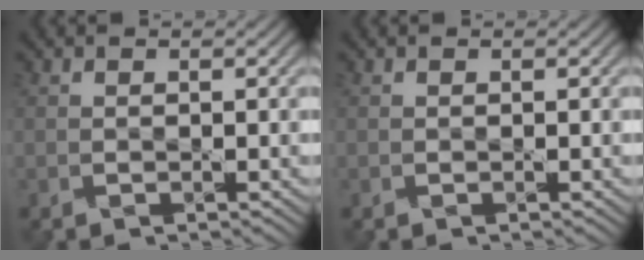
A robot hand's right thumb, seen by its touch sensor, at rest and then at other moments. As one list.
[{"total": 0.0}]